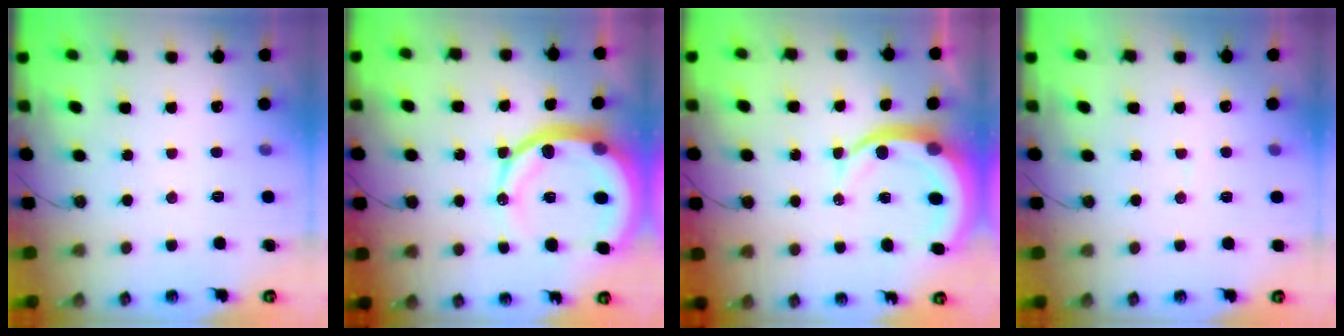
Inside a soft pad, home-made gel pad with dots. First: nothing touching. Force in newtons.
{"total": 17.8, "press": 17.6, "slide": 2.1}
{"total": 10.3, "press": 10.2, "slide": 1.2}
{"total": 2.6, "press": 2.0, "slide": 1.6}